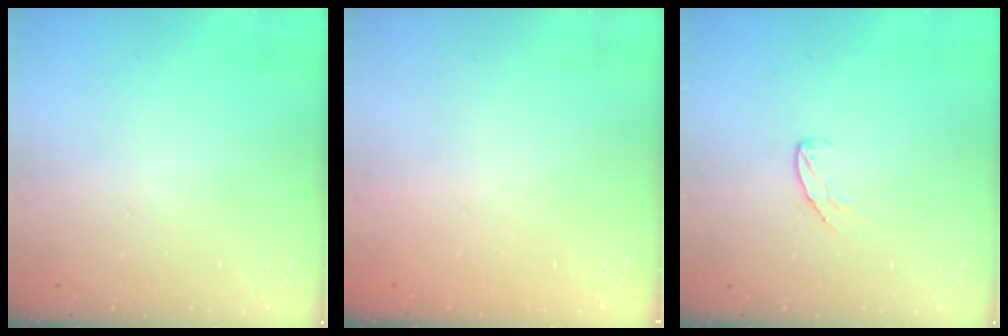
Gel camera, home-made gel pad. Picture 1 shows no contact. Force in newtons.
{"total": 0.0}
{"total": 6.3, "press": 6.3, "slide": 0.5}